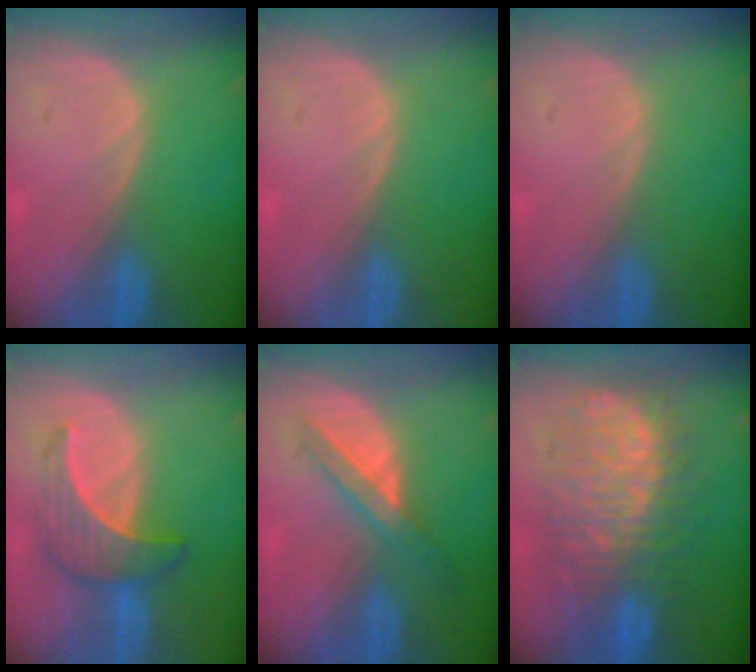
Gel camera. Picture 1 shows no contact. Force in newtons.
{"total": 0.0}
{"total": 0.0}
{"total": 6.5, "press": 6.3, "slide": 1.4}
{"total": 6.0, "press": 5.3, "slide": 2.7}
{"total": 12.3, "press": 12.2, "slide": 1.3}